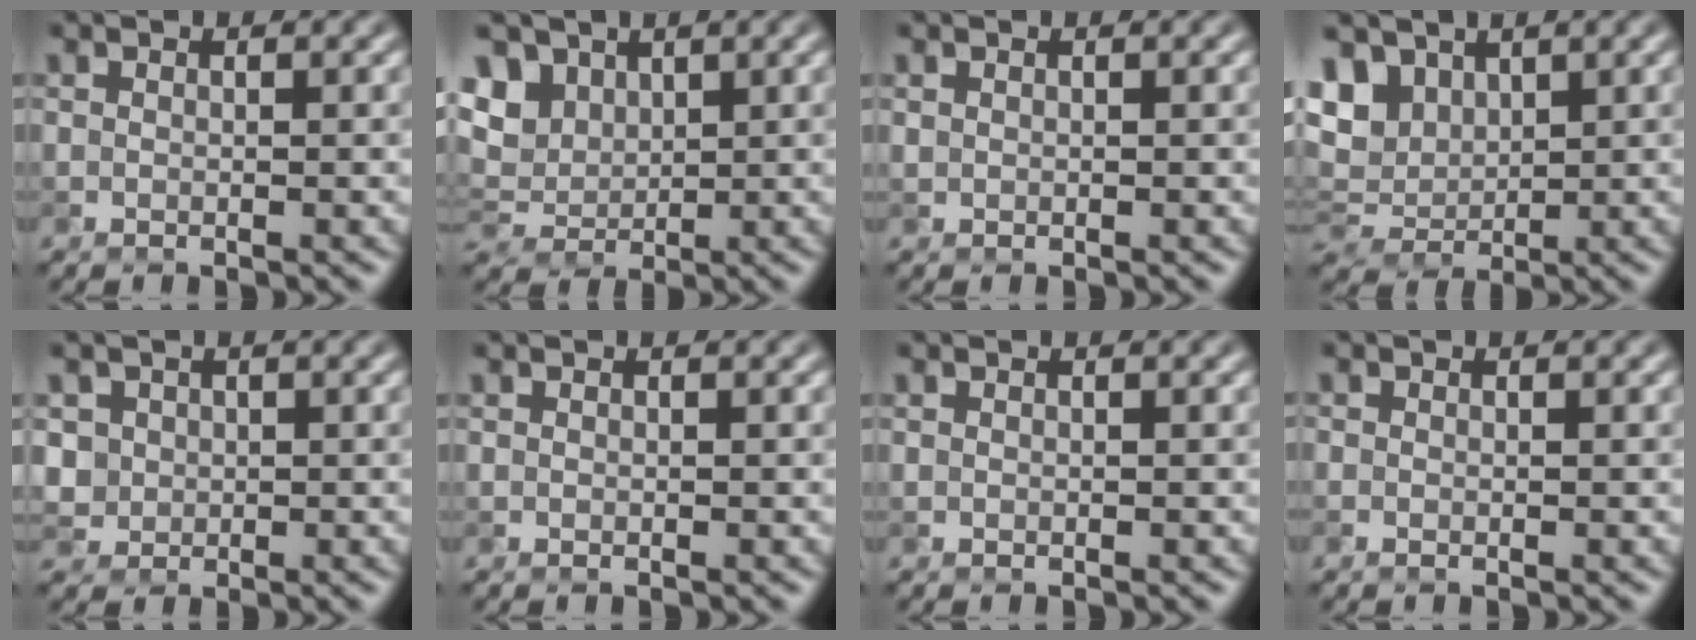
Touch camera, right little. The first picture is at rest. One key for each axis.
{"total": 5.8, "fx": 2.7, "fy": 4.2, "fz": 2.9, "tx": -0.085, "ty": 0.012, "tz": 0.049}
{"total": 0.0}
{"total": 6.3, "fx": 2.9, "fy": 4.3, "fz": 3.5, "tx": -0.096, "ty": 0.015, "tz": 0.061}
{"total": 2.3, "fx": 0.6, "fy": 2.1, "fz": 0.5, "tx": -0.010, "ty": 0.001, "tz": 0.030}
{"total": 0.0}
{"total": 0.0}
{"total": 0.0}